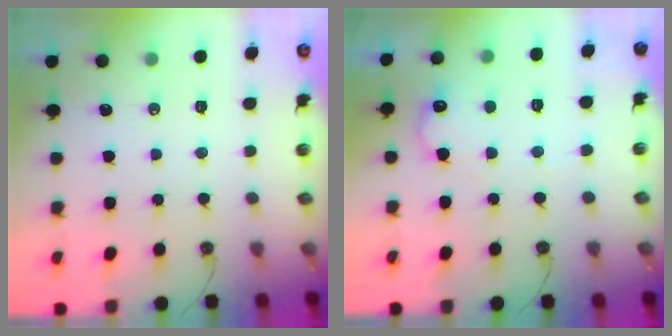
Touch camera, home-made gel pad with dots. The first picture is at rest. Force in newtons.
{"total": 8.2, "press": 8.2, "slide": 0.6}